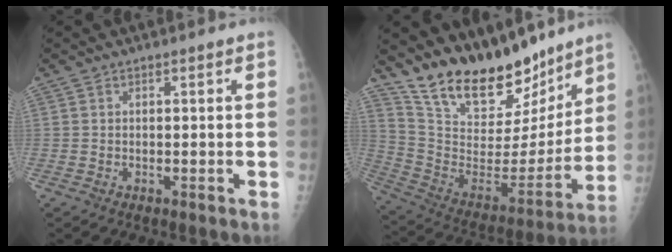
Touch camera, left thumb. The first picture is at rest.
{"total": 23.3, "force": [19.0, 9.0, 10.0], "torque": [-0.132, -0.103, 0.317]}